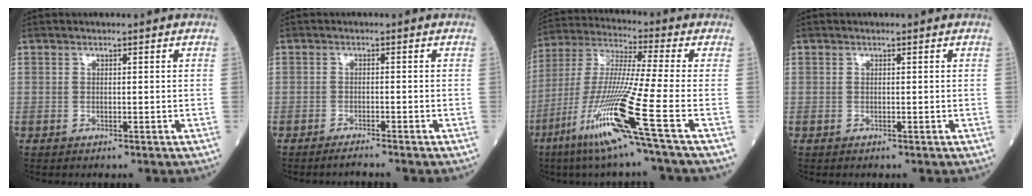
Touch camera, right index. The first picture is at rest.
{"total": 2.0, "force": [-1.9, -0.4, 0.7], "torque": [-0.013, 0.000, -0.030]}
{"total": 16.8, "force": [-7.9, -2.2, 14.6], "torque": [-0.307, -0.038, -0.156]}
{"total": 0.0}